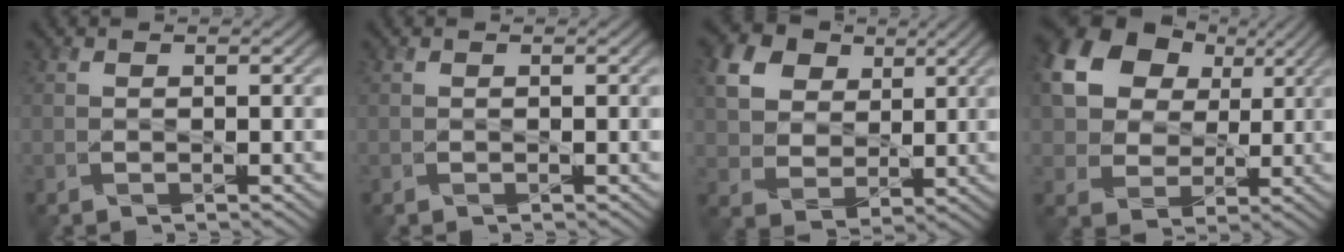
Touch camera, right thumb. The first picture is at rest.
{"total": 0.0}
{"total": 11.5, "force": [4.8, 8.8, 5.6], "torque": [-0.170, 0.017, 0.110]}
{"total": 17.1, "force": [6.3, 12.9, 9.3], "torque": [-0.235, 0.045, 0.129]}